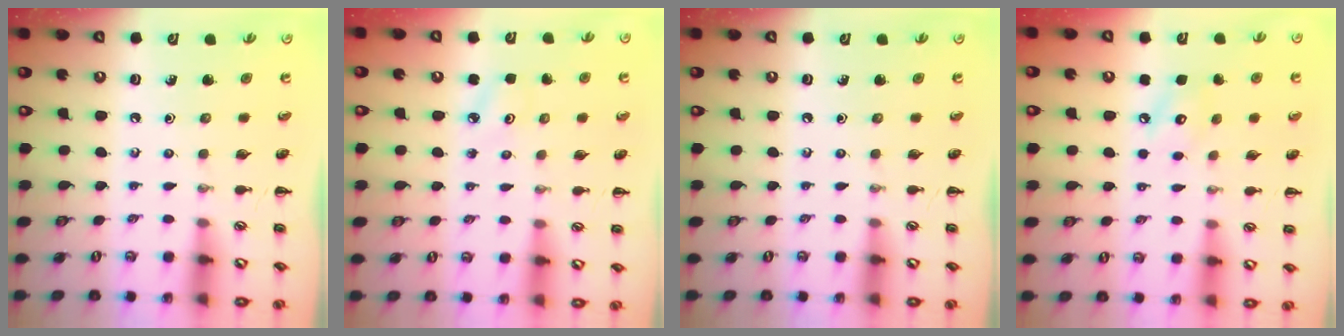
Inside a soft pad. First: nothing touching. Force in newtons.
{"total": 2.4, "press": 2.3, "slide": 0.6}
{"total": 0.0}
{"total": 6.0, "press": 6.0, "slide": 0.5}